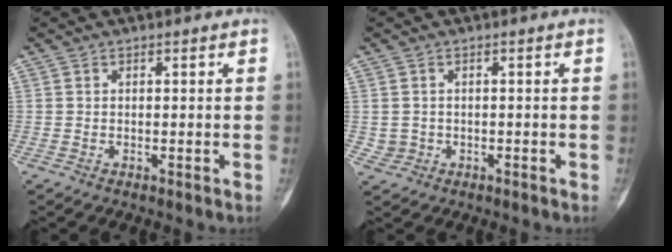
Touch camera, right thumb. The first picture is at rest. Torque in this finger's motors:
{"motor_torque": [0.23, 0.03, 0.12, -0.01, 0.00]}